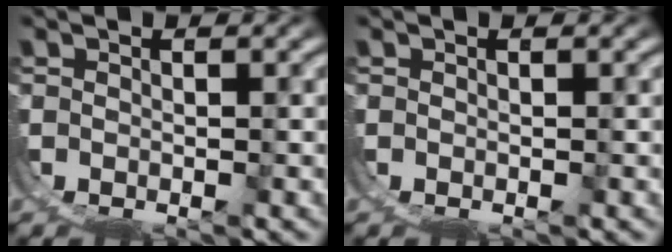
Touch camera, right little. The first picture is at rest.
{"total": 0.0}